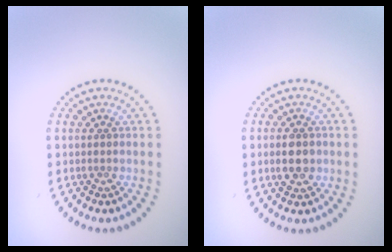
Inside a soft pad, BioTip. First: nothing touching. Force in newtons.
{"total": 2.3, "press": 2.3, "slide": 0.2}